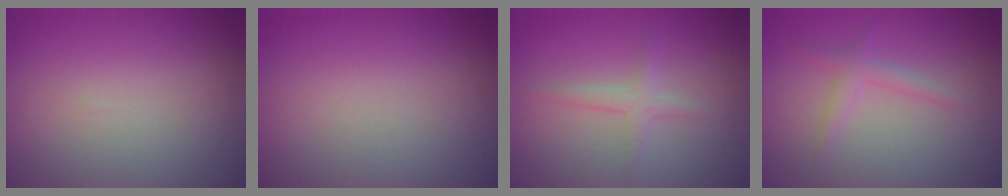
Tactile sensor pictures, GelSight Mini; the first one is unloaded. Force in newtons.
{"total": 0.0}
{"total": 1.6, "press": 1.6, "slide": 0.0}
{"total": 1.6, "press": 1.6, "slide": 0.1}